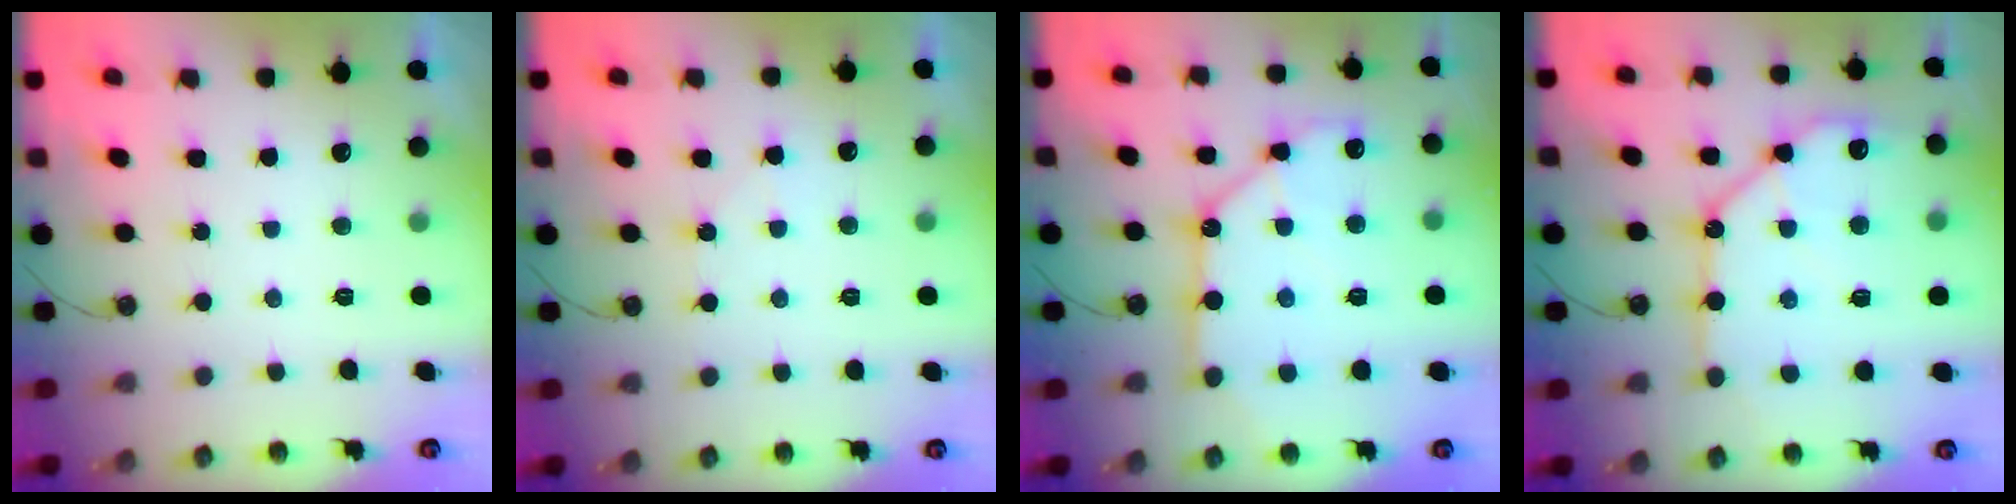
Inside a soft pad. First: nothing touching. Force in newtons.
{"total": 4.3, "press": 4.3, "slide": 0.6}
{"total": 13.4, "press": 13.3, "slide": 1.5}
{"total": 15.6, "press": 15.5, "slide": 1.8}